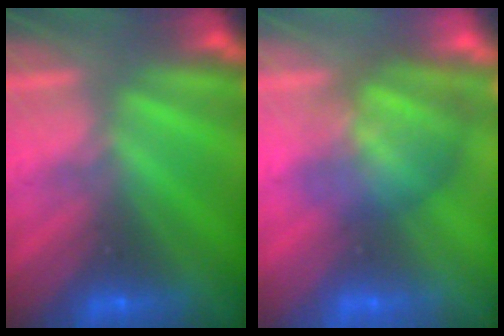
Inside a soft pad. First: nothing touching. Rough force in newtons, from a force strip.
{"total": 3.9}